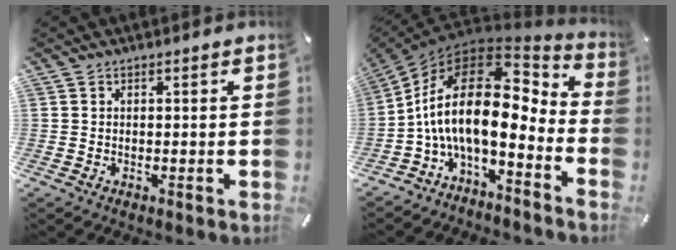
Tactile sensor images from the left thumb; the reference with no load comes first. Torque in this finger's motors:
{"motor_torque": [0.51, 3.73, 2.58, 0.19, 1.02]}